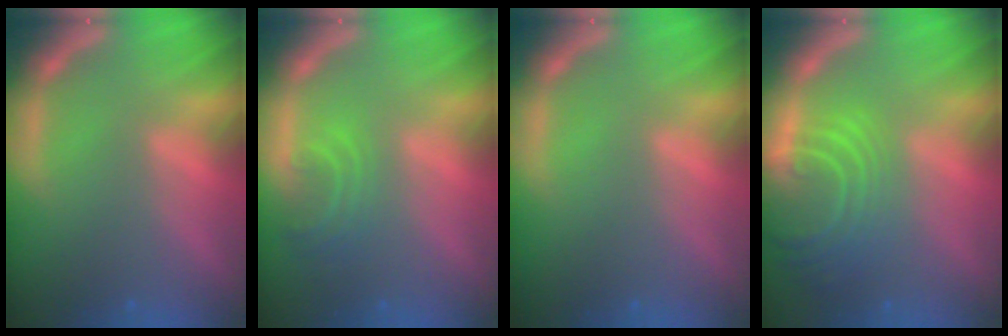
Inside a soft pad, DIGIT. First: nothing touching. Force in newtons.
{"total": 2.9}
{"total": 0.0}
{"total": 8.5}